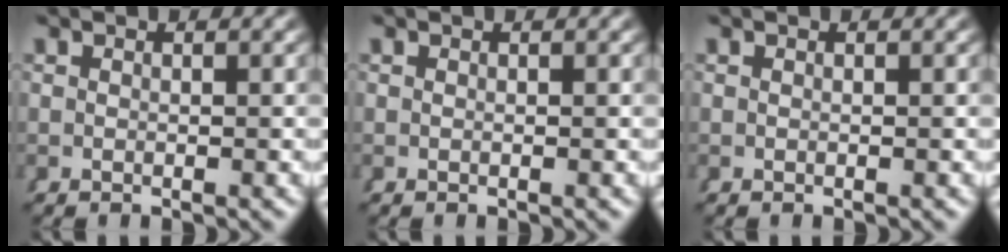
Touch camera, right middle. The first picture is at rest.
{"total": 0.0}
{"total": 0.0}